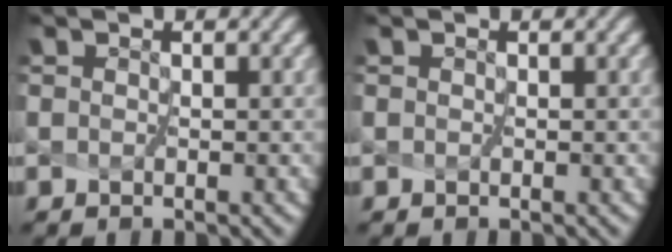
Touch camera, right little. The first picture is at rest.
{"total": 0.0}